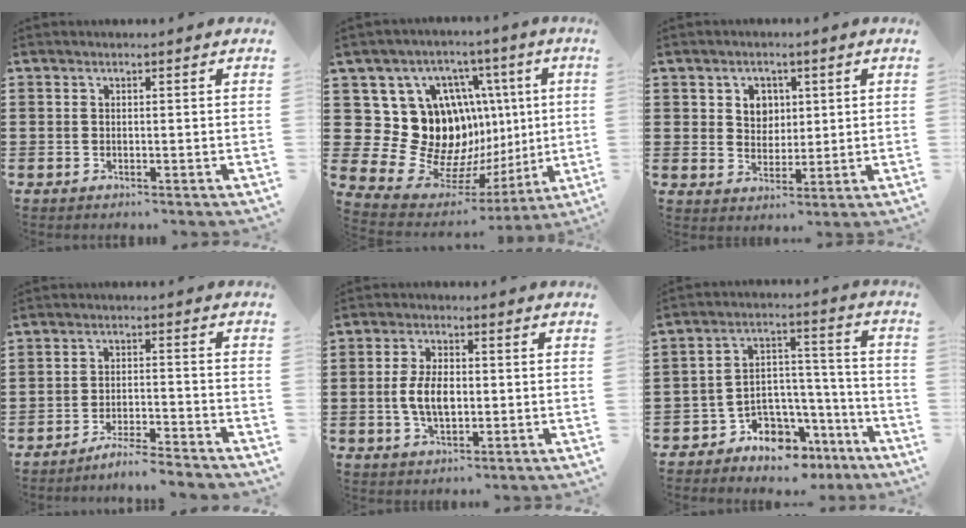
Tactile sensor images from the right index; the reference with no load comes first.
{"total": 17.2, "force": [2.9, 14.7, 8.4], "torque": [-0.184, -0.056, 0.075]}
{"total": 3.9, "force": [1.4, 3.4, 1.1], "torque": [-0.030, 0.011, 0.022]}
{"total": 4.3, "force": [-4.2, -0.3, 0.8], "torque": [-0.016, -0.001, -0.085]}
{"total": 5.8, "force": [-0.5, 3.0, 4.9], "torque": [-0.098, 0.001, -0.015]}
{"total": 7.3, "force": [-6.2, 3.7, 0.9], "torque": [-0.016, 0.017, -0.112]}